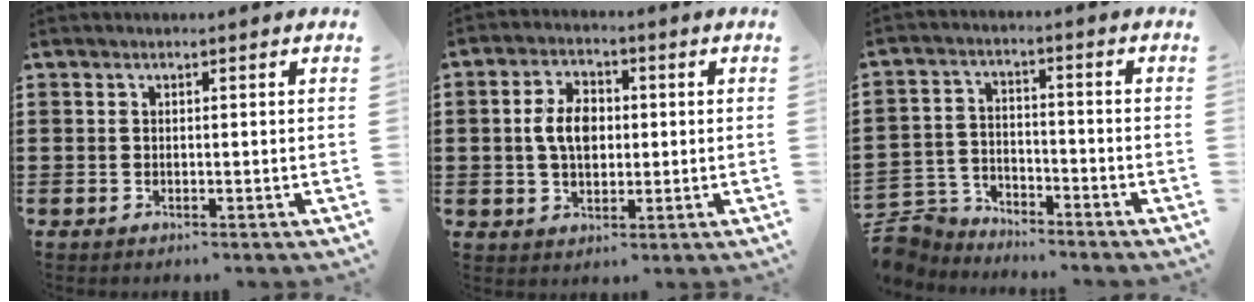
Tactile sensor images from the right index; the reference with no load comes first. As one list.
[{"total": 6.2, "force": [0.3, 3.9, 4.8], "torque": [-0.106, 0.014, 0.001]}, {"total": 5.2, "force": [-5.0, 1.7, 0.1], "torque": [-0.027, 0.005, -0.108]}]